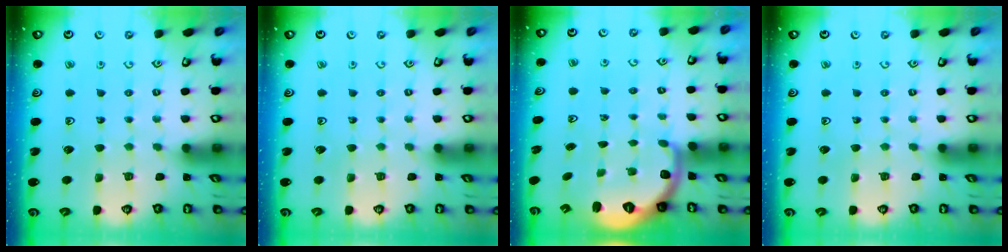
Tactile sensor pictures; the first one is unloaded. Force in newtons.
{"total": 0.0}
{"total": 2.0, "press": 1.5, "slide": 1.3}
{"total": 0.0}